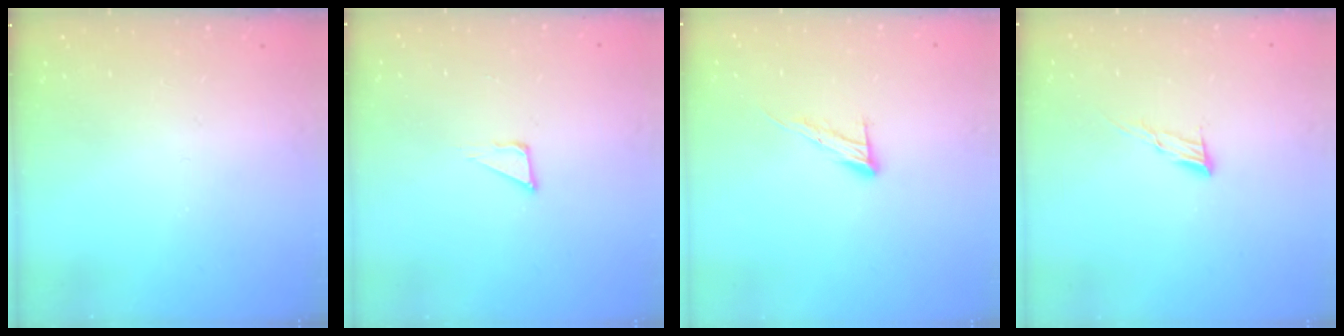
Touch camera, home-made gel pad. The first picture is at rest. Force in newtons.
{"total": 3.6, "press": 3.5, "slide": 0.9}
{"total": 8.8, "press": 8.7, "slide": 0.2}
{"total": 6.9, "press": 6.8, "slide": 1.2}